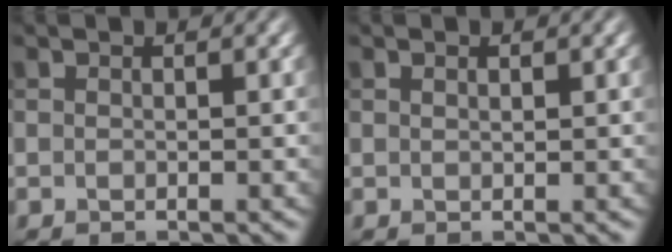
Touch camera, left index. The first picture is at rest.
{"total": 0.6, "force": [0.3, 0.2, 0.4], "torque": [-0.005, 0.000, 0.006]}